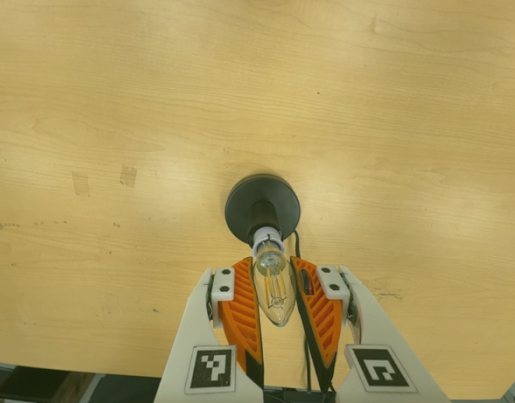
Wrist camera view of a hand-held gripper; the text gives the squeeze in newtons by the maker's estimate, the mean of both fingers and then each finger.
{"total": 12.5, "left": 12.0, "right": 13.1}